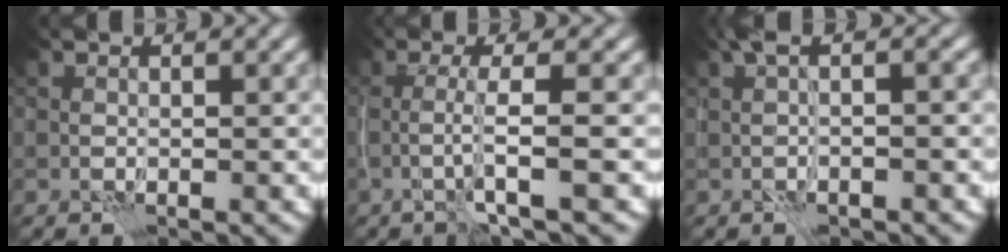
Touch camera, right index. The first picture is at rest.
{"total": 2.9, "force": [-0.8, 0.0, 2.8], "torque": [-0.051, 0.003, -0.026]}
{"total": 2.0, "force": [-0.3, 0.3, 1.9], "torque": [-0.037, 0.006, -0.009]}